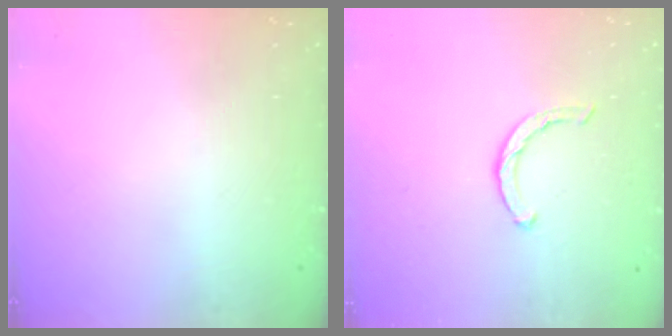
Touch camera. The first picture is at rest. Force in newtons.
{"total": 2.1, "press": 2.1, "slide": 0.3}